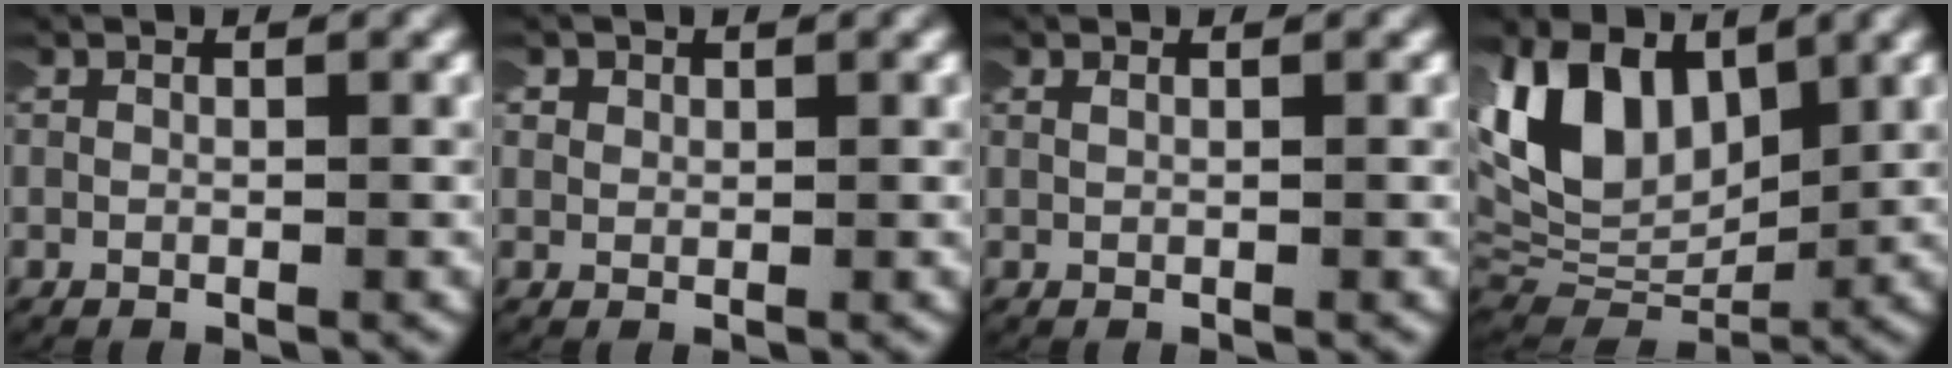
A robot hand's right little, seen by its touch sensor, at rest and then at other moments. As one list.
[{"total": 1.2, "force": [0.5, 1.1, 0.3], "torque": [-0.014, 0.000, 0.007]}, {"total": 0.5, "force": [0.4, -0.1, 0.3], "torque": [-0.005, -0.002, 0.011]}, {"total": 10.8, "force": [2.9, 7.4, 7.2], "torque": [-0.167, -0.006, 0.055]}]